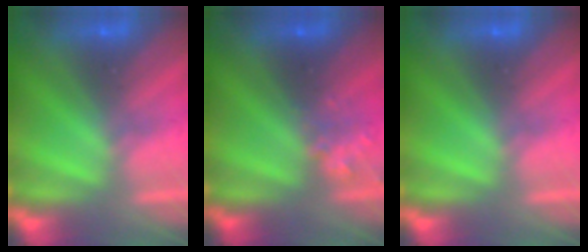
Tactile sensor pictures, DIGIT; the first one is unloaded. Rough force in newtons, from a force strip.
{"total": 2.4}
{"total": 0.0}